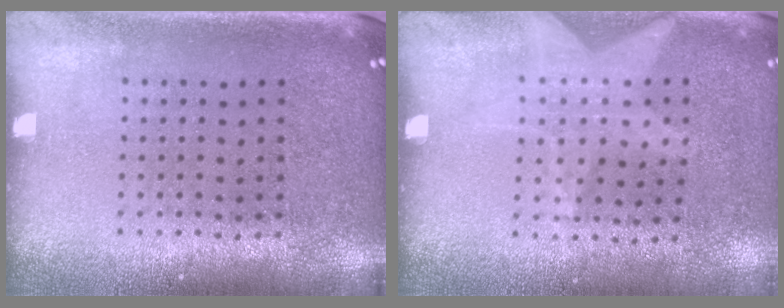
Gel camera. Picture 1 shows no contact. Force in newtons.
{"total": 1.1, "press": 0.9, "slide": 0.7}